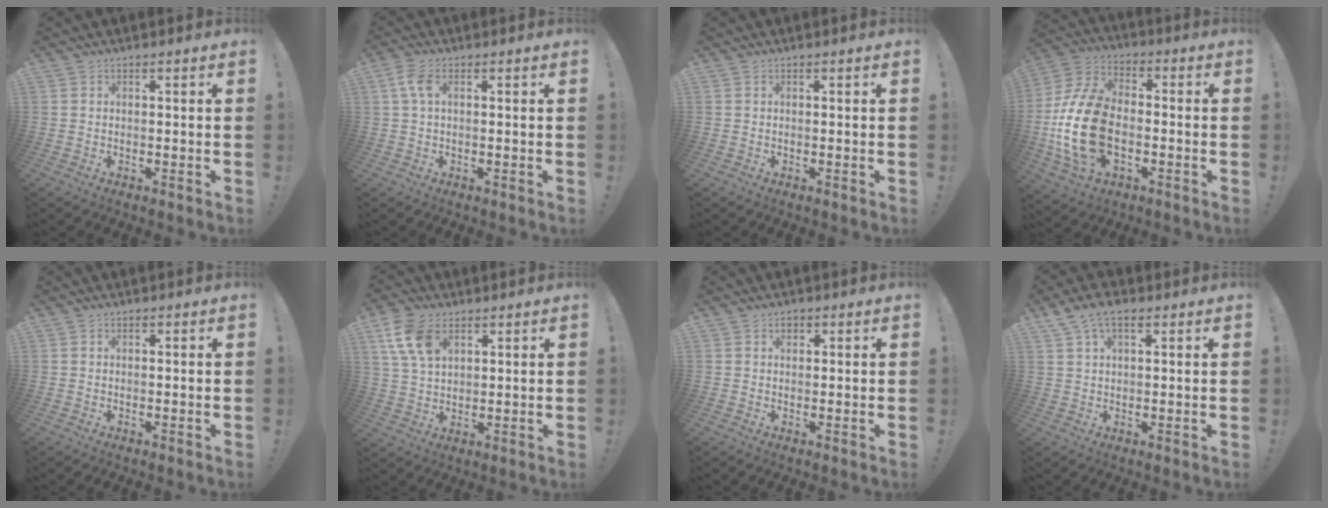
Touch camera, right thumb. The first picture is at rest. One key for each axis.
{"total": 4.6, "fx": 1.0, "fy": 2.1, "fz": 4.0, "tx": -0.089, "ty": 0.006, "tz": 0.019}
{"total": 0.0}
{"total": 21.4, "fx": -4.5, "fy": 13.7, "fz": 15.8, "tx": -0.308, "ty": 0.028, "tz": -0.063}
{"total": 0.0}
{"total": 10.7, "fx": 5.3, "fy": 6.4, "fz": 6.8, "tx": -0.140, "ty": -0.012, "tz": 0.102}
{"total": 1.6, "fx": 0.7, "fy": 1.3, "fz": 0.5, "tx": -0.002, "ty": 0.001, "tz": 0.011}
{"total": 6.5, "fx": 3.5, "fy": 3.1, "fz": 4.5, "tx": -0.082, "ty": -0.001, "tz": 0.066}